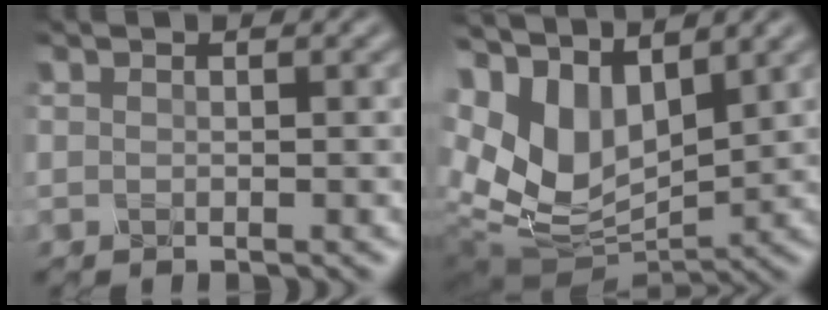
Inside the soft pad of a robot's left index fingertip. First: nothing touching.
{"total": 9.4, "force": [3.7, 5.1, 7.0], "torque": [-0.160, 0.002, 0.083]}